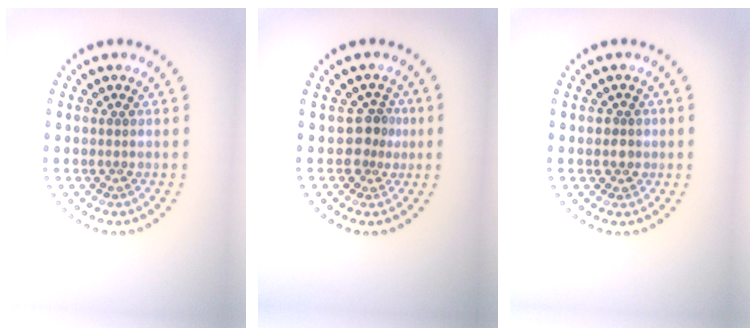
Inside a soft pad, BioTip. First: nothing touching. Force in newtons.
{"total": 2.4, "press": 1.8, "slide": 1.6}
{"total": 1.5, "press": 1.3, "slide": 0.7}